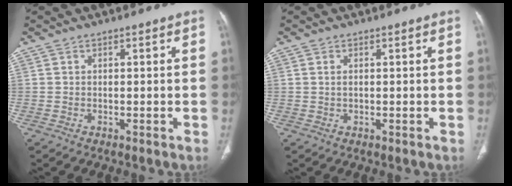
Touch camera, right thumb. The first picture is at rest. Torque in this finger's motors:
{"motor_torque": [-0.03, -0.31, -0.32, 0.19, -0.02]}